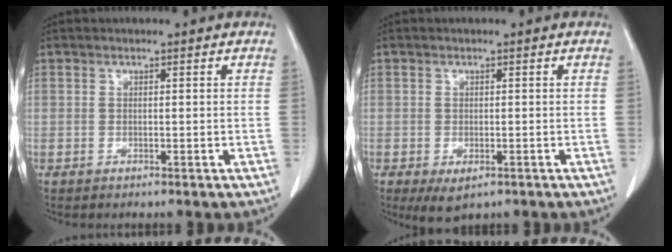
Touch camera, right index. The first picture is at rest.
{"total": 3.7, "force": [-1.9, 1.9, 2.5], "torque": [-0.042, -0.009, -0.021]}